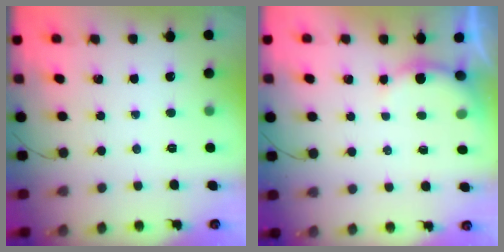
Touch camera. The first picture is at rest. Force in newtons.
{"total": 3.8, "press": 3.7, "slide": 0.6}